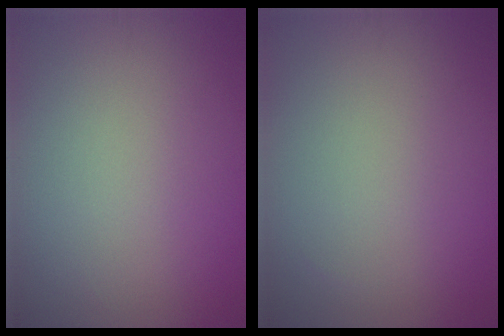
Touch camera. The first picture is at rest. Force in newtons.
{"total": 0.0}